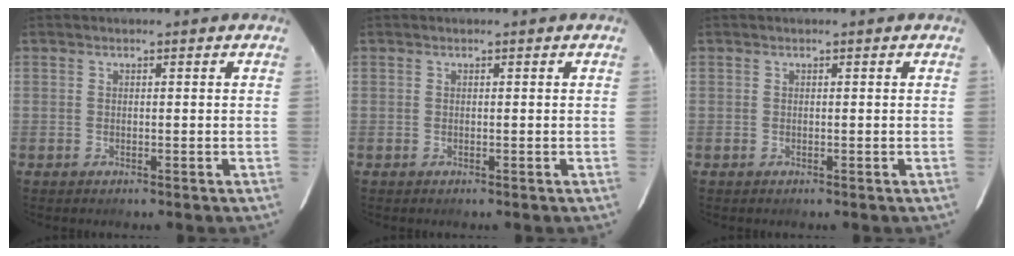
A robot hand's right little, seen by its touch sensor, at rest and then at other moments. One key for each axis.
{"total": 0.0}
{"total": 0.0}